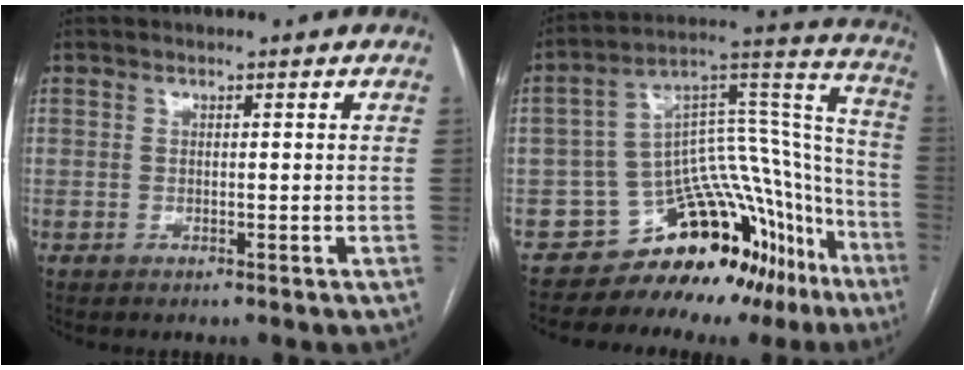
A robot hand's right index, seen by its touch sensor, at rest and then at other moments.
{"total": 21.2, "force": [-16.4, 9.0, 9.9], "torque": [-0.074, 0.092, -0.233]}